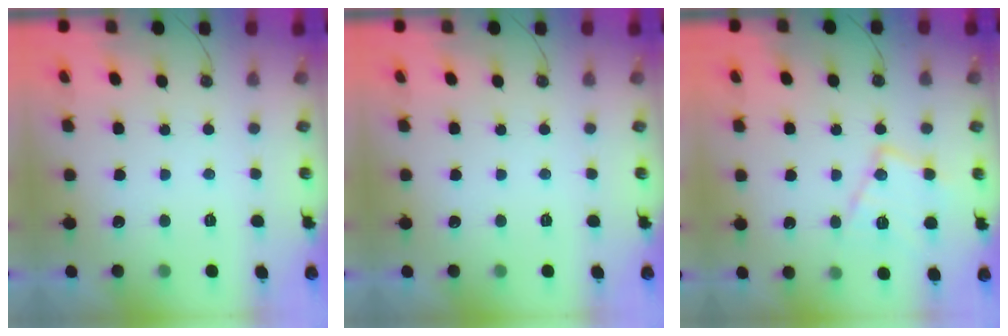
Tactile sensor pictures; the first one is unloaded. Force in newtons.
{"total": 0.0}
{"total": 13.8, "press": 13.8, "slide": 1.2}